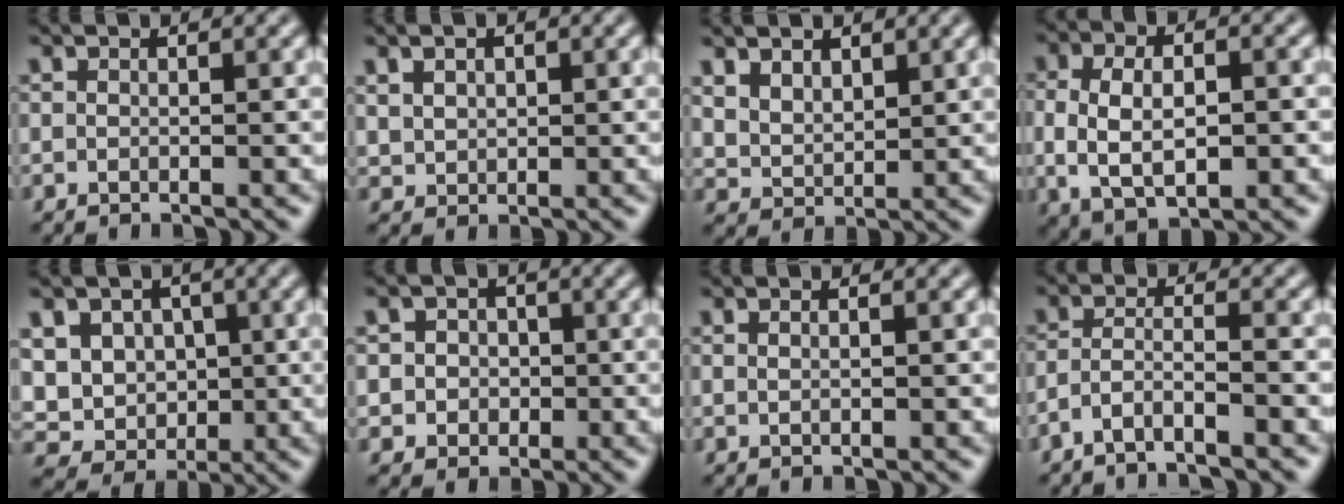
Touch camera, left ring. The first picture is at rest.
{"total": 2.7, "force": [1.4, 1.9, 1.4], "torque": [-0.033, 0.013, 0.020]}
{"total": 4.2, "force": [2.5, 2.6, 2.1], "torque": [-0.055, 0.004, 0.051]}
{"total": 6.6, "force": [-0.7, 3.6, 5.5], "torque": [-0.108, -0.009, 0.004]}
{"total": 7.2, "force": [1.2, 6.3, 3.3], "torque": [-0.059, 0.015, 0.010]}
{"total": 2.9, "force": [0.0, 2.8, 0.9], "torque": [0.004, 0.004, -0.009]}
{"total": 1.5, "force": [0.7, 0.6, 1.1], "torque": [-0.010, -0.002, 0.000]}
{"total": 2.7, "force": [-2.0, 0.3, 1.8], "torque": [-0.037, 0.004, -0.048]}